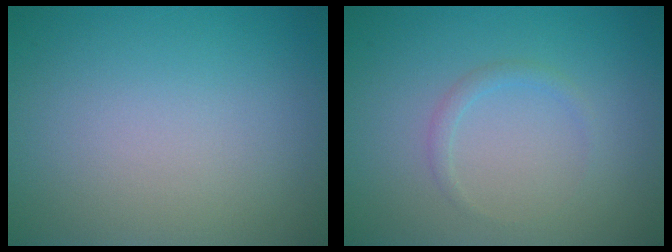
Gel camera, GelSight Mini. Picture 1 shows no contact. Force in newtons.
{"total": 1.0, "press": 1.0, "slide": 0.0}